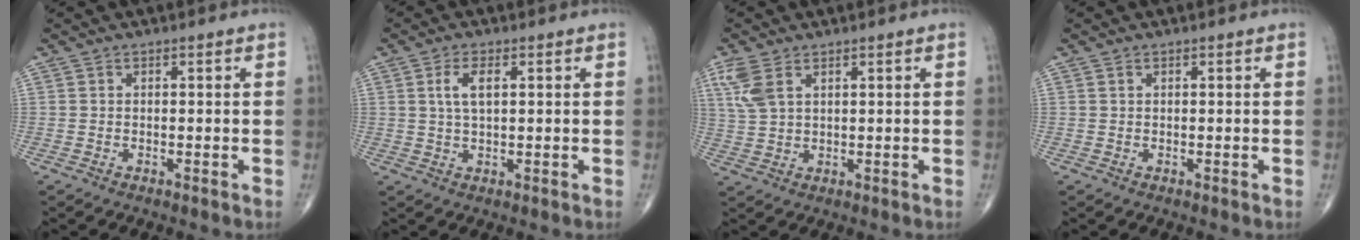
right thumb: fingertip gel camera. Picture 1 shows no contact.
{"total": 4.3, "force": [1.2, 1.8, 3.7], "torque": [-0.076, 0.002, 0.023]}
{"total": 5.6, "force": [2.7, 2.9, 3.9], "torque": [-0.098, 0.002, 0.064]}
{"total": 0.0}